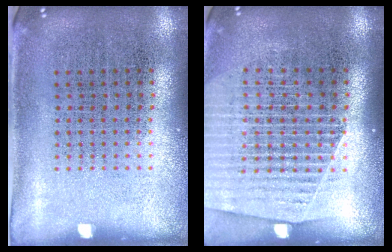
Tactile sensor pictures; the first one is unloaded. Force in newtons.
{"total": 1.7, "press": 1.6, "slide": 0.5}